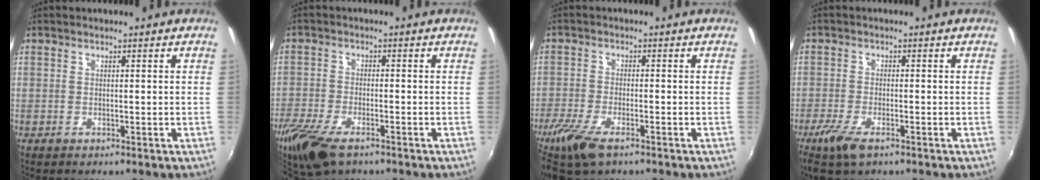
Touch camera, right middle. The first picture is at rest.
{"total": 11.5, "force": [-7.8, 4.4, 7.1], "torque": [-0.176, -0.042, -0.151]}
{"total": 8.9, "force": [-5.9, 2.9, 6.0], "torque": [-0.150, -0.030, -0.115]}
{"total": 5.9, "force": [-3.8, 1.8, 4.2], "torque": [-0.103, -0.020, -0.073]}